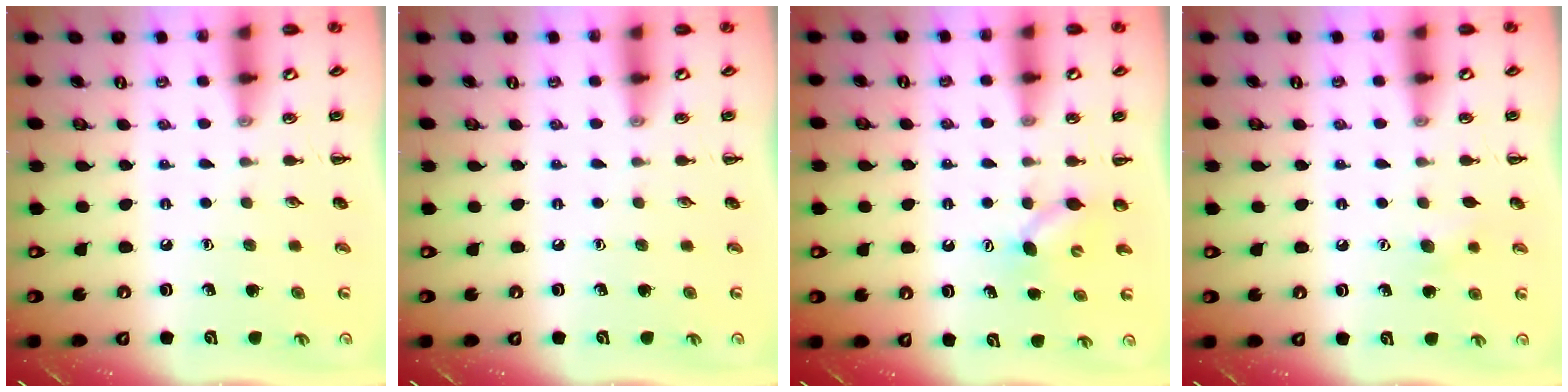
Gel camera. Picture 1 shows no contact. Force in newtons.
{"total": 0.0}
{"total": 4.6, "press": 4.4, "slide": 1.1}
{"total": 7.0, "press": 6.8, "slide": 1.8}